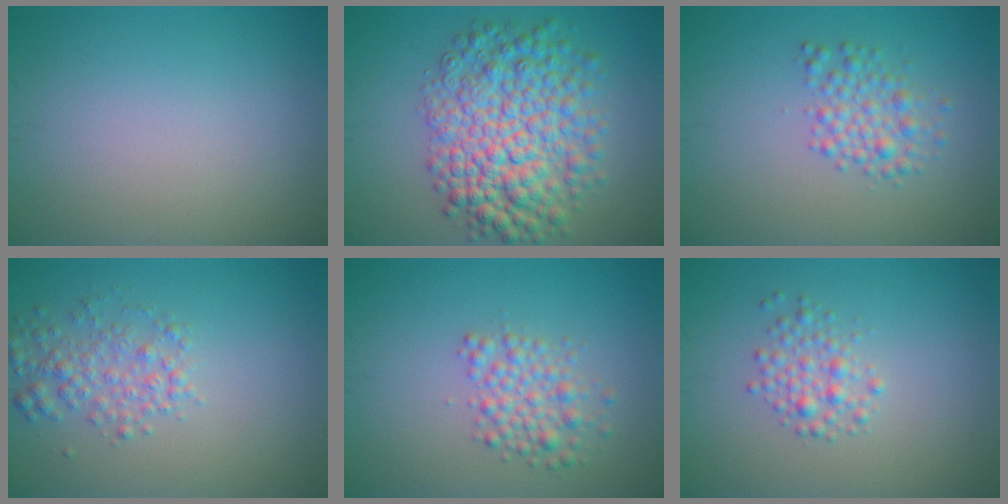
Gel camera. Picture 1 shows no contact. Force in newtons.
{"total": 8.7, "press": 8.7, "slide": 0.2}
{"total": 2.7, "press": 2.7, "slide": 0.1}
{"total": 2.7, "press": 2.7, "slide": 0.1}
{"total": 2.9, "press": 2.9, "slide": 0.1}
{"total": 2.0, "press": 2.0, "slide": 0.1}